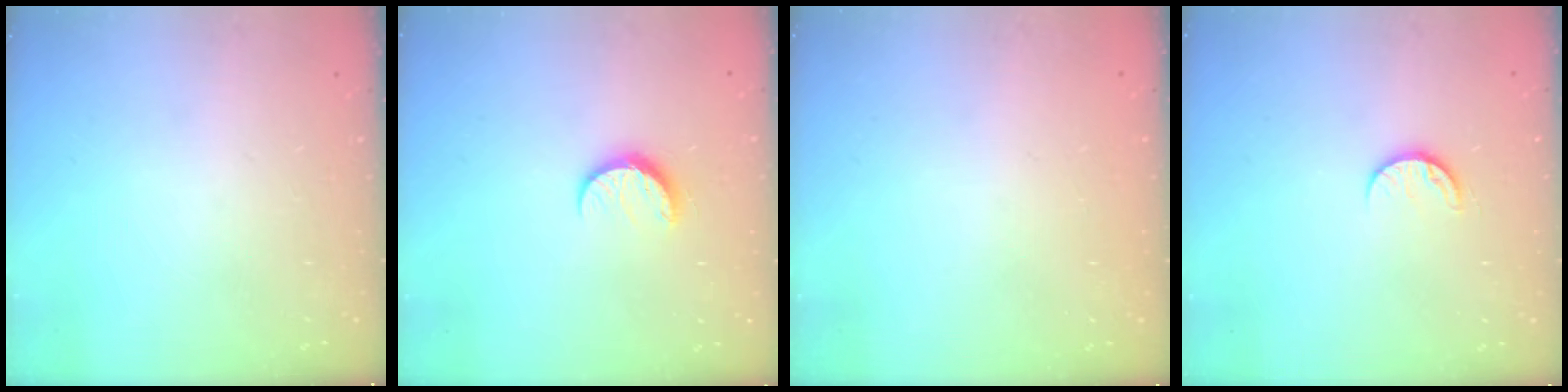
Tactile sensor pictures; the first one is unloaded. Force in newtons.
{"total": 6.6, "press": 6.6, "slide": 0.6}
{"total": 0.6, "press": 0.6, "slide": 0.0}
{"total": 7.5, "press": 7.5, "slide": 0.8}